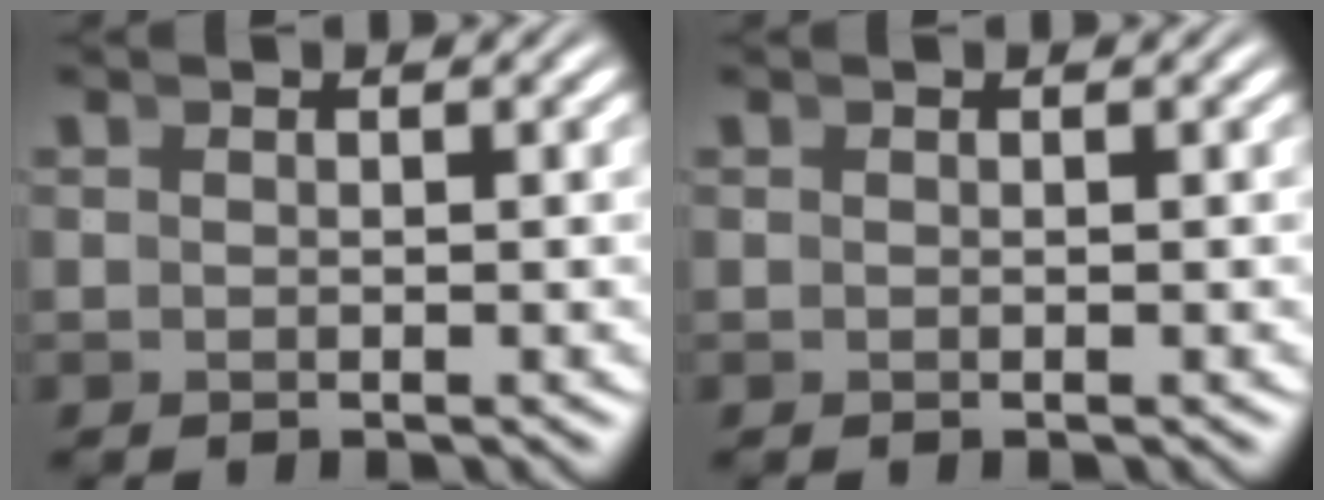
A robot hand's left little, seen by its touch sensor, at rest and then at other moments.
{"total": 0.0}